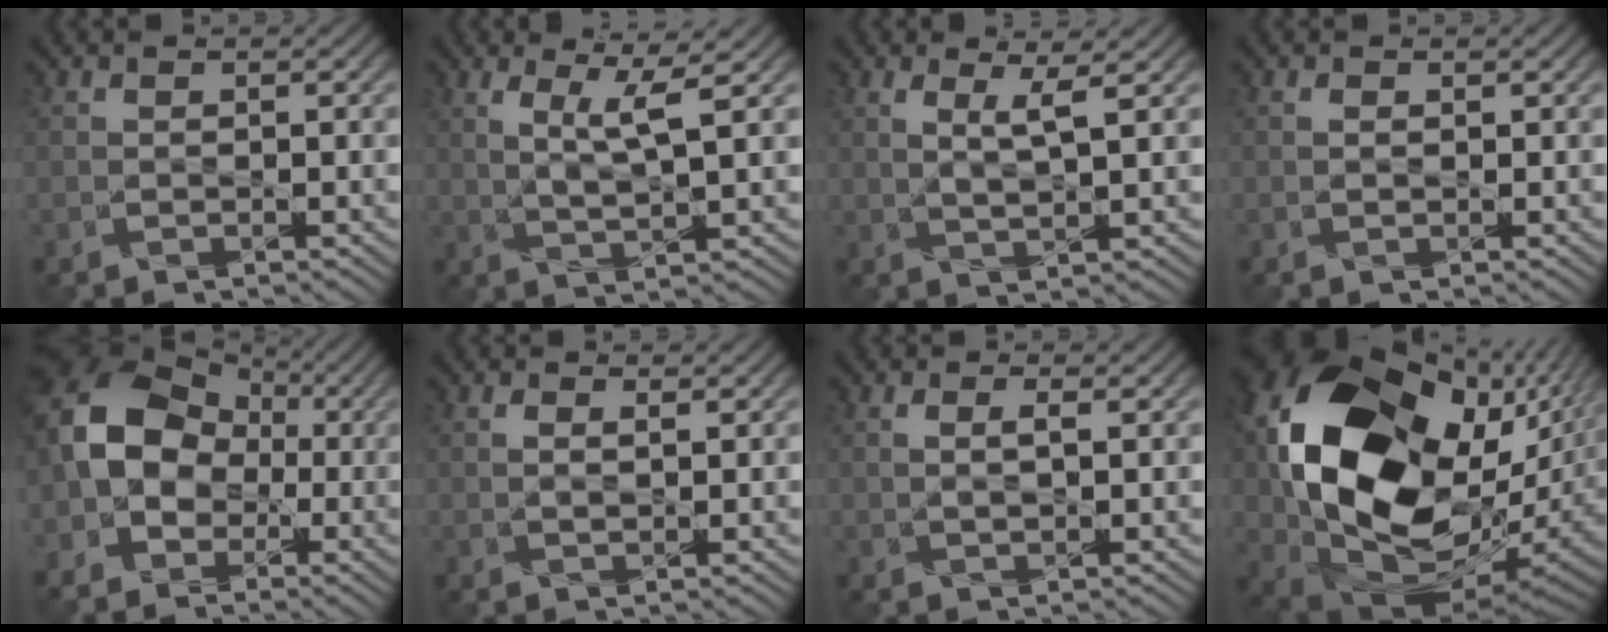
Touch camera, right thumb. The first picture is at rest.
{"total": 4.4, "force": [2.0, 0.1, 3.9], "torque": [-0.091, -0.003, 0.046]}
{"total": 3.1, "force": [1.6, 0.0, 2.6], "torque": [-0.059, -0.002, 0.035]}
{"total": 0.0}
{"total": 10.5, "force": [-0.2, 8.0, 6.7], "torque": [-0.147, 0.007, -0.024]}
{"total": 1.4, "force": [0.7, 0.2, 1.1], "torque": [-0.027, -0.001, 0.018]}
{"total": 1.5, "force": [0.5, 0.1, 1.4], "torque": [-0.033, -0.001, 0.014]}
{"total": 22.6, "force": [3.5, 15.5, 16.1], "torque": [-0.380, -0.030, 0.092]}